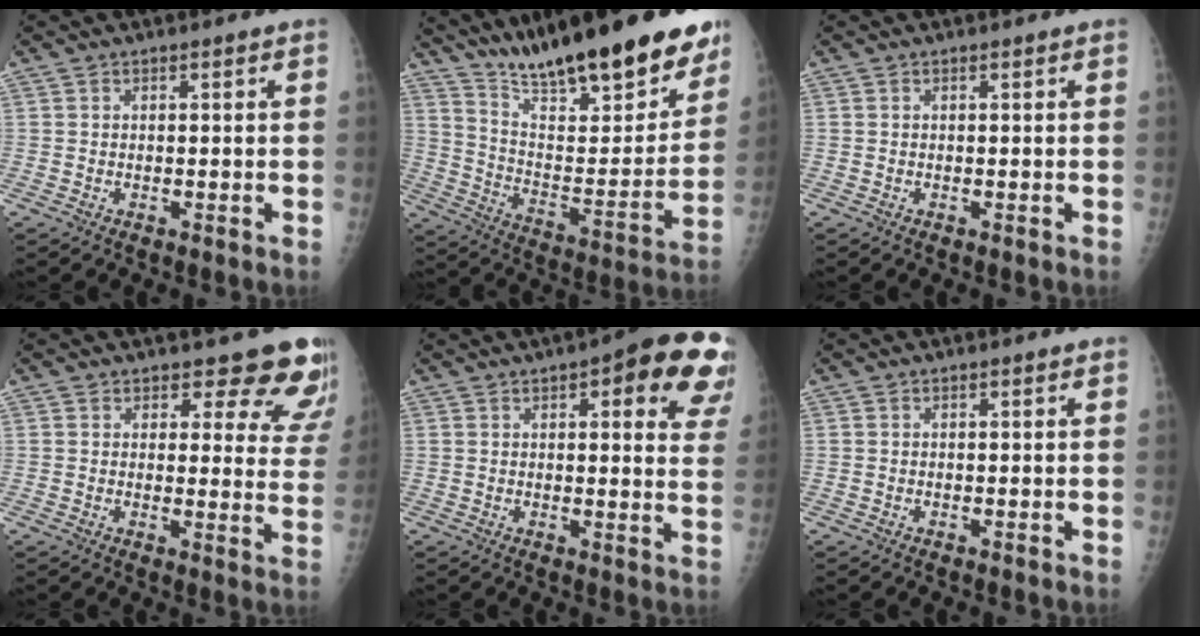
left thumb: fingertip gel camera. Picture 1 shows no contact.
{"total": 28.1, "force": [21.1, 7.2, 17.1], "torque": [-0.231, -0.086, 0.331]}
{"total": 0.0}
{"total": 12.7, "force": [11.2, 5.0, 3.4], "torque": [0.021, -0.076, 0.103]}
{"total": 16.8, "force": [8.8, 5.4, 13.2], "torque": [-0.126, -0.024, 0.091]}
{"total": 0.0}